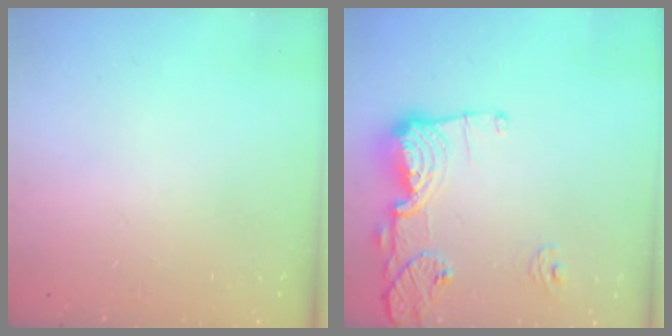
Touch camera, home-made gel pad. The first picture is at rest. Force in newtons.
{"total": 15.9, "press": 15.9, "slide": 1.5}